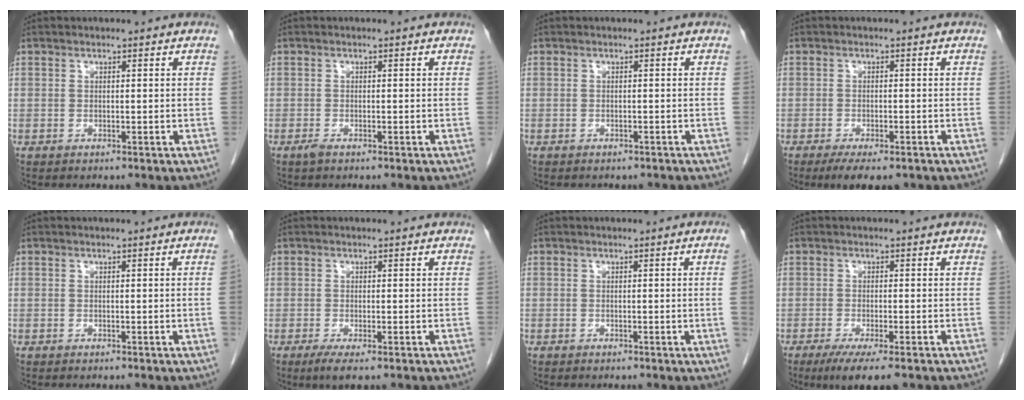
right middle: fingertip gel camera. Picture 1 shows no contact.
{"total": 0.9, "force": [-0.6, 0.2, 0.6], "torque": [-0.016, -0.002, -0.011]}
{"total": 2.8, "force": [-2.5, 1.2, 0.8], "torque": [-0.013, -0.002, -0.028]}
{"total": 6.1, "force": [-4.4, 1.9, 3.8], "torque": [-0.049, -0.009, -0.065]}
{"total": 0.8, "force": [-0.1, -0.4, 0.7], "torque": [0.001, 0.001, 0.000]}
{"total": 2.5, "force": [-1.4, 0.4, 2.1], "torque": [-0.039, -0.007, -0.023]}
{"total": 1.7, "force": [-0.2, -0.7, 1.5], "torque": [-0.014, -0.001, -0.004]}
{"total": 6.0, "force": [-3.9, 0.7, 4.4], "torque": [-0.067, -0.016, -0.060]}